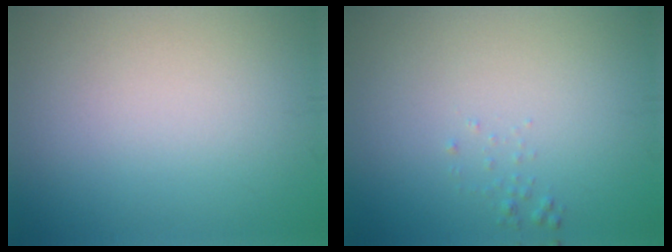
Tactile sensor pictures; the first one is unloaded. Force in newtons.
{"total": 0.5, "press": 0.5, "slide": 0.0}